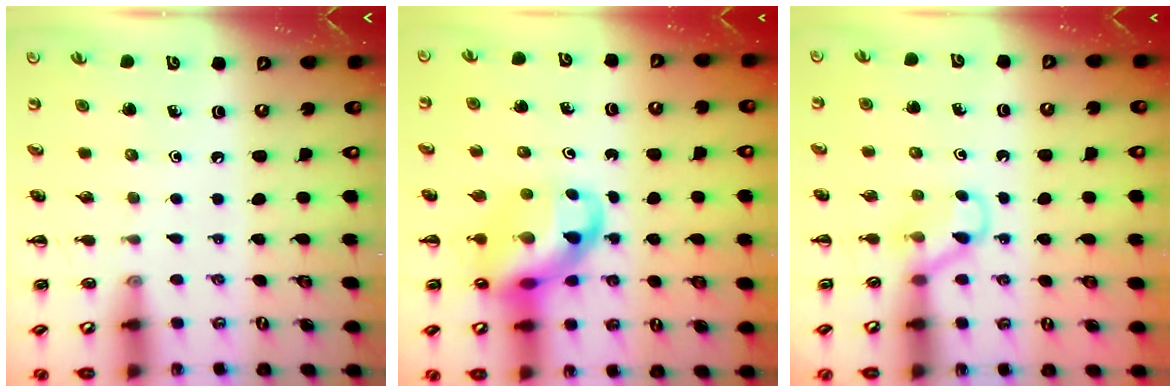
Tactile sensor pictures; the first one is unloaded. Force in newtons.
{"total": 11.3, "press": 10.9, "slide": 2.8}
{"total": 5.5, "press": 5.3, "slide": 1.3}